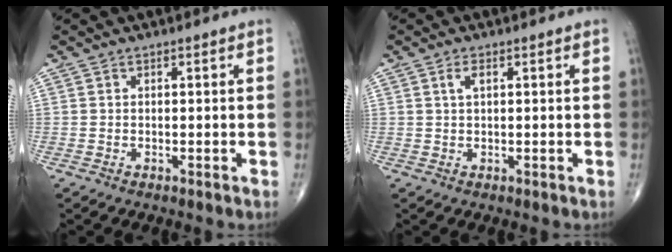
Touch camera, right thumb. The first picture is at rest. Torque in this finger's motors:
{"motor_torque": [0.03, 0.80, 0.28, -0.04, 0.05]}